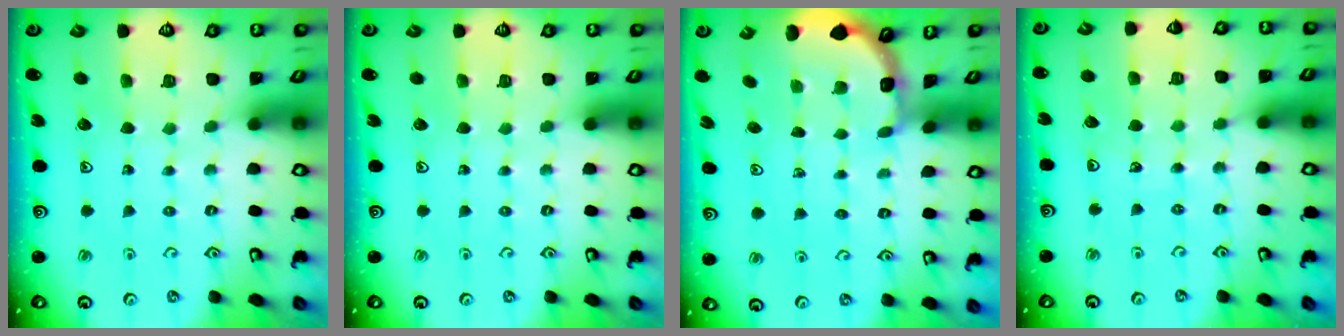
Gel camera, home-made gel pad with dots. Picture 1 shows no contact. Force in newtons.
{"total": 0.0}
{"total": 2.0, "press": 2.0, "slide": 0.2}
{"total": 5.0, "press": 4.6, "slide": 2.0}